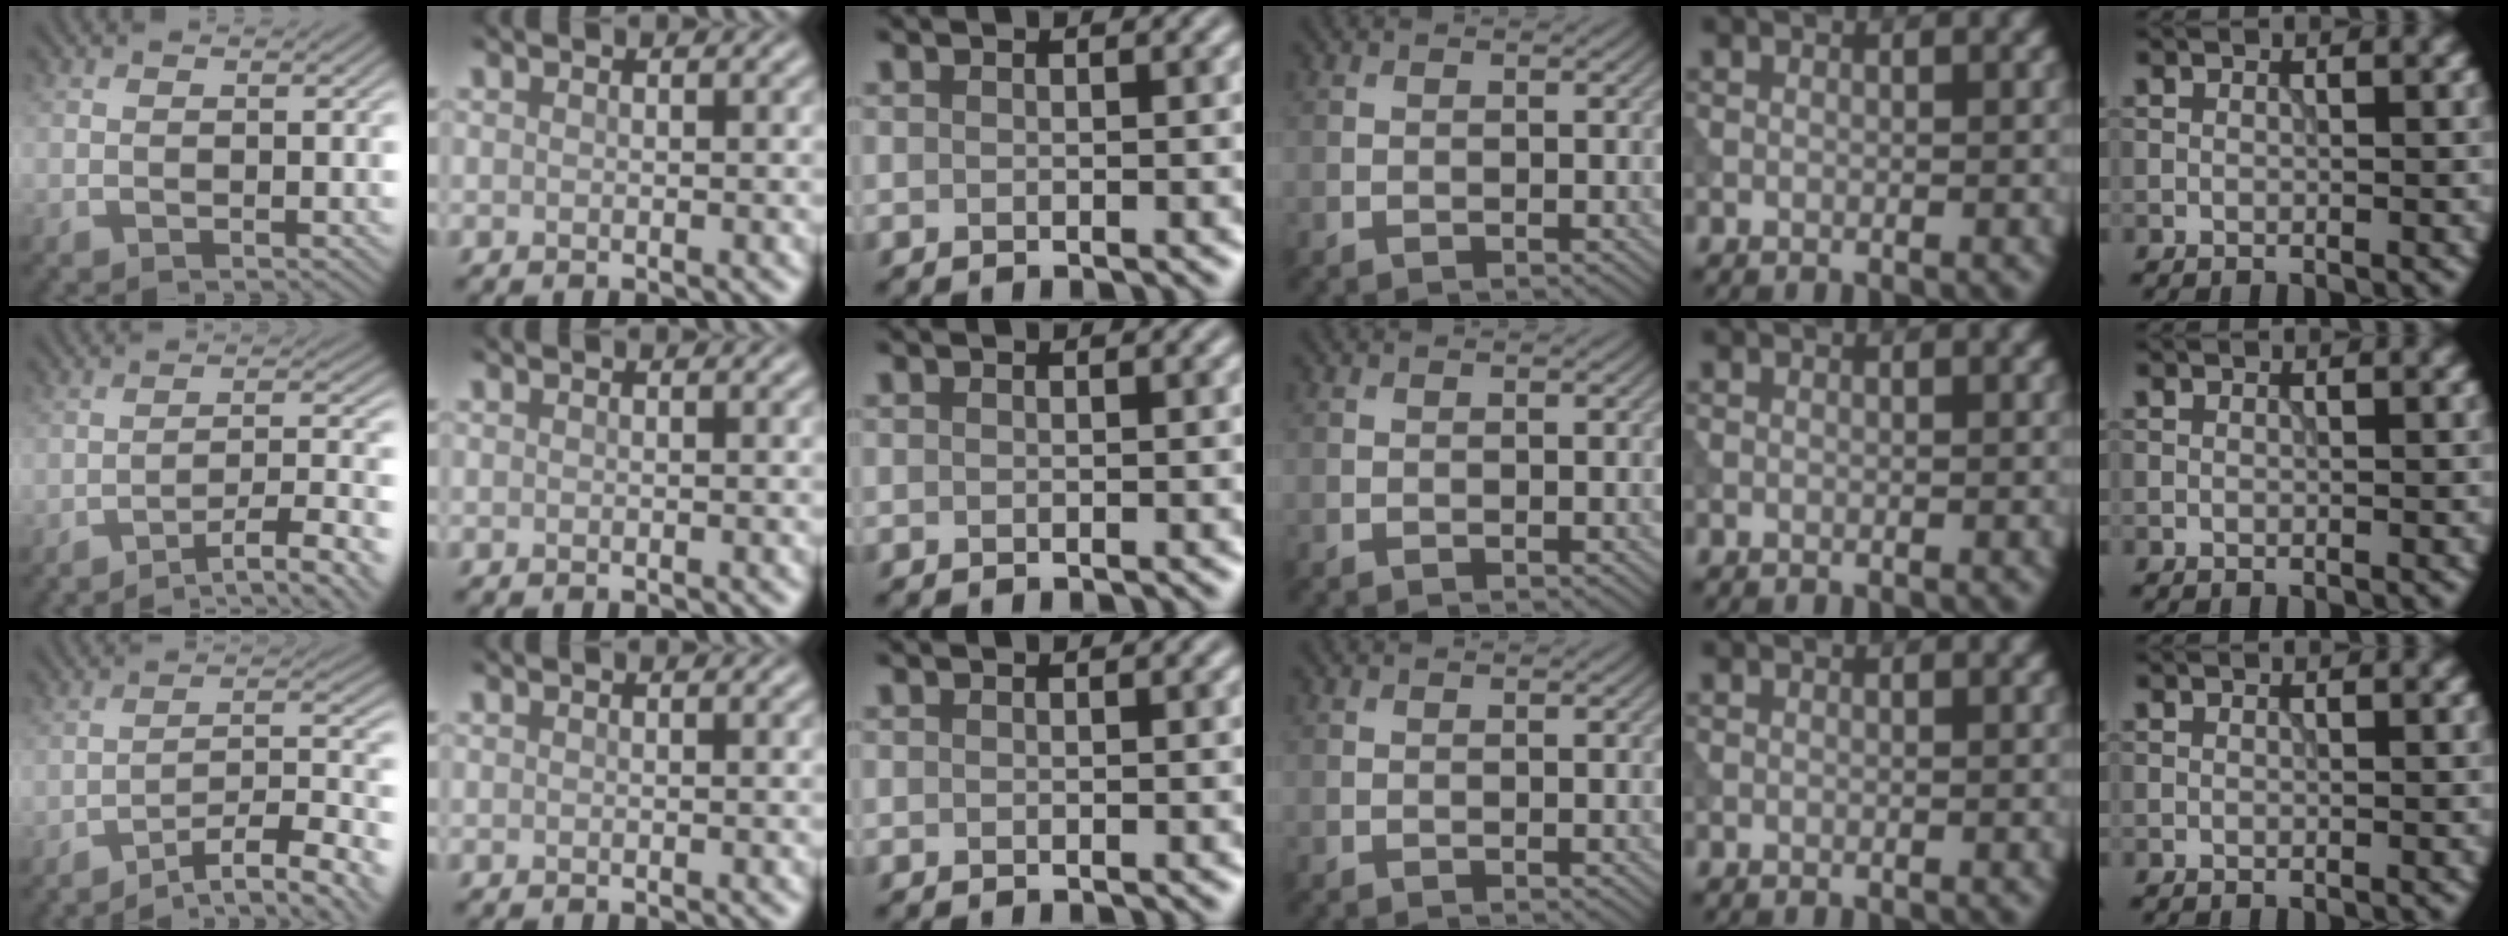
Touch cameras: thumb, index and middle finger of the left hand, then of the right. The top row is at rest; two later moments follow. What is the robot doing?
{"motion": "extract", "object": "tissue"}